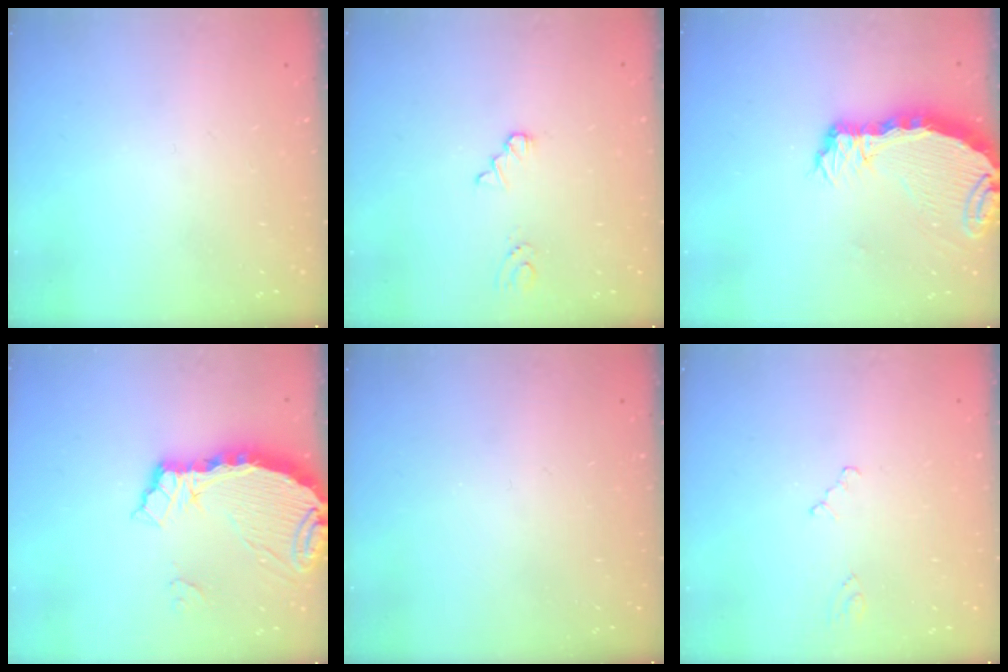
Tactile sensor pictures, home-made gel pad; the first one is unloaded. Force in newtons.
{"total": 1.1, "press": 1.1, "slide": 0.1}
{"total": 6.9, "press": 6.9, "slide": 0.6}
{"total": 10.4, "press": 10.4, "slide": 0.8}
{"total": 0.0}
{"total": 0.7, "press": 0.6, "slide": 0.2}